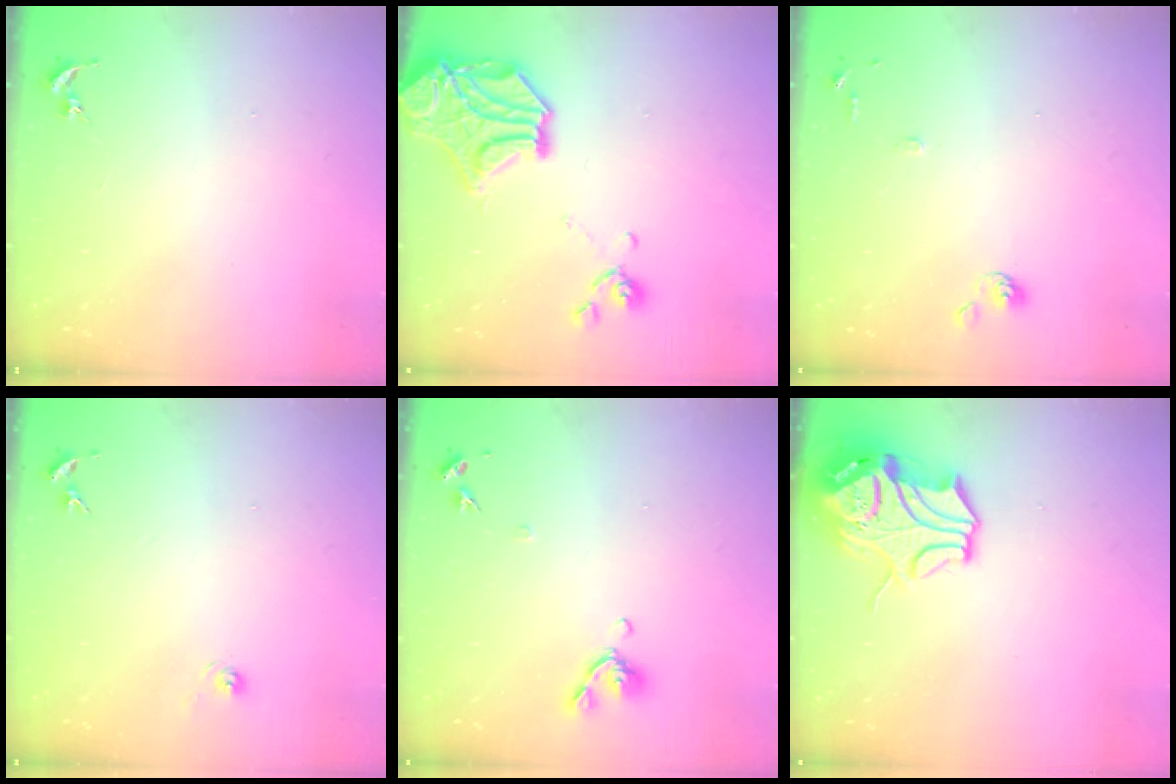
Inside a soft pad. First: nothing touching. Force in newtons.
{"total": 15.9, "press": 15.6, "slide": 2.9}
{"total": 7.0, "press": 7.0, "slide": 0.7}
{"total": 5.8, "press": 5.8, "slide": 0.5}
{"total": 7.9, "press": 7.8, "slide": 1.5}
{"total": 14.0, "press": 13.8, "slide": 2.1}